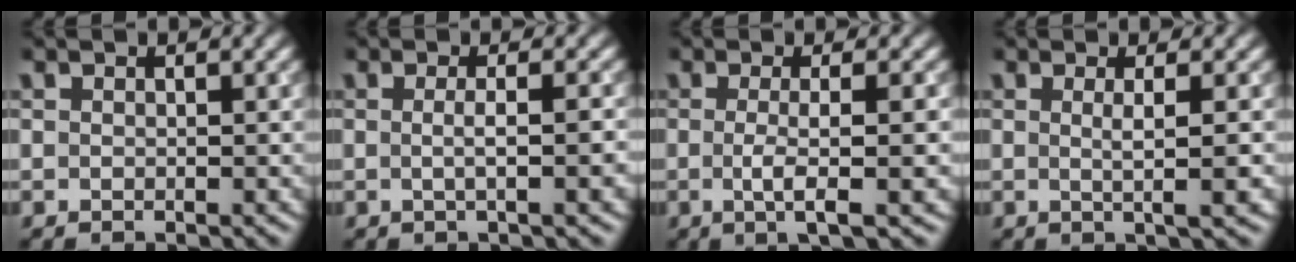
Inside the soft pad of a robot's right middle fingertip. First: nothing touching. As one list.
[{"total": 2.7, "force": [-0.1, 0.7, 2.6], "torque": [-0.034, -0.001, -0.006]}, {"total": 4.2, "force": [-0.6, 1.0, 4.0], "torque": [-0.064, -0.009, -0.010]}, {"total": 2.5, "force": [0.1, 0.6, 2.5], "torque": [-0.038, -0.001, -0.004]}]